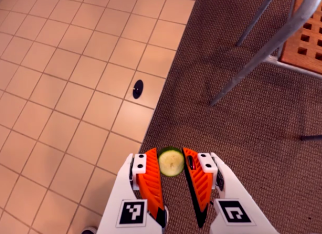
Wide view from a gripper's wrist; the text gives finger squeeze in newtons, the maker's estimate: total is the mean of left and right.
{"total": 8.2, "left": 7.8, "right": 8.6}